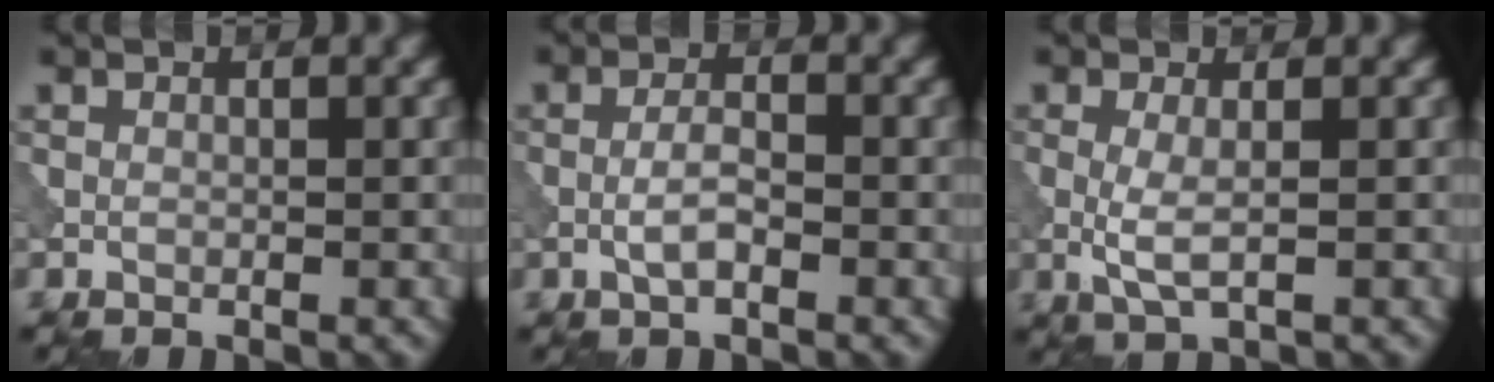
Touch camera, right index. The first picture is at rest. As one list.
[{"total": 2.1, "force": [-0.8, 0.6, 1.8], "torque": [-0.039, 0.005, -0.021]}, {"total": 2.3, "force": [-0.2, 0.5, 2.3], "torque": [-0.053, -0.005, -0.004]}]